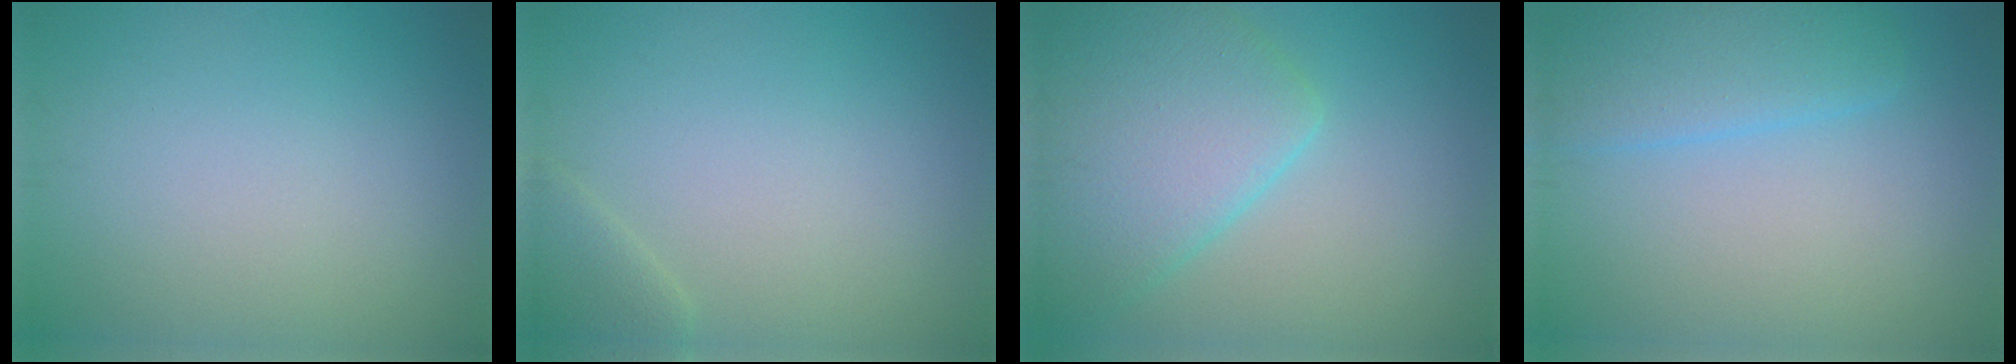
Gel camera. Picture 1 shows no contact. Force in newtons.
{"total": 1.7, "press": 1.7, "slide": 0.1}
{"total": 7.2, "press": 7.2, "slide": 0.3}
{"total": 2.7, "press": 2.7, "slide": 0.0}